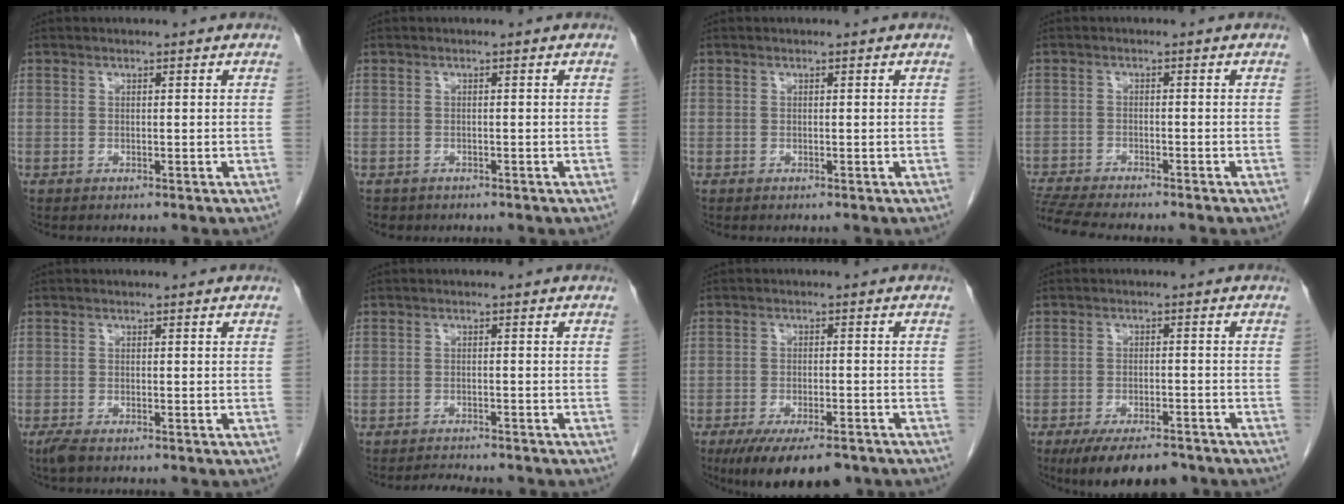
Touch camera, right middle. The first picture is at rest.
{"total": 1.5, "force": [-1.1, 1.0, 0.1], "torque": [-0.008, 0.001, -0.015]}
{"total": 0.0}
{"total": 10.1, "force": [-9.0, 1.0, 4.4], "torque": [-0.072, -0.013, -0.142]}
{"total": 2.0, "force": [-1.5, 0.5, 1.2], "torque": [-0.032, -0.007, -0.027]}
{"total": 4.3, "force": [-4.0, 0.6, 1.3], "torque": [-0.018, -0.008, -0.058]}
{"total": 11.2, "force": [-8.3, 3.3, 6.7], "torque": [-0.098, -0.011, -0.122]}
{"total": 9.9, "force": [-7.8, 3.3, 5.2], "torque": [-0.076, -0.008, -0.119]}